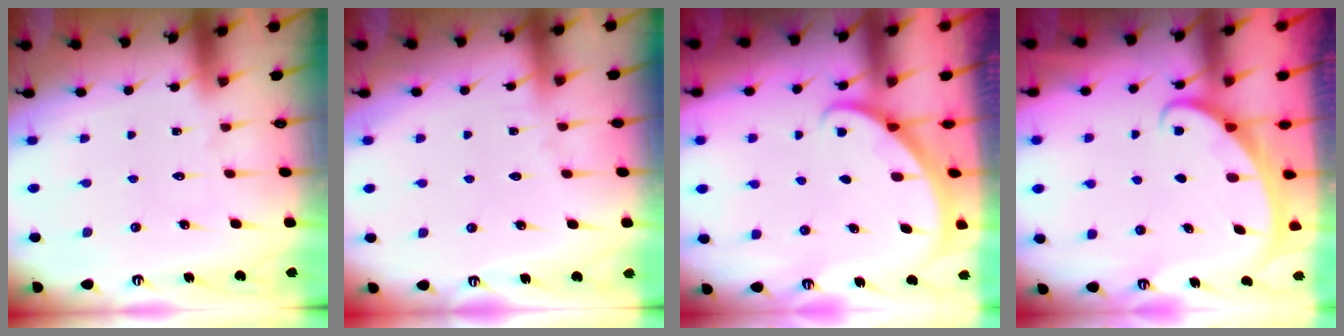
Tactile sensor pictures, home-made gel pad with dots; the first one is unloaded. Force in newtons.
{"total": 2.6, "press": 2.6, "slide": 0.3}
{"total": 1.8, "press": 1.8, "slide": 0.1}
{"total": 2.1, "press": 2.1, "slide": 0.2}